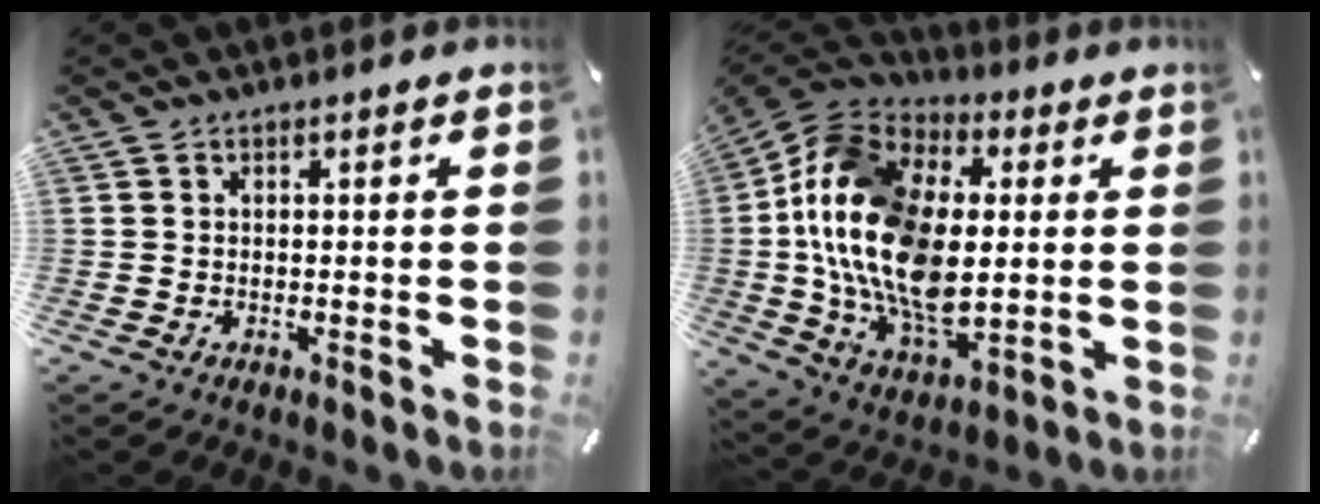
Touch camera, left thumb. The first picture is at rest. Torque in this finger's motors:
{"motor_torque": [2.32, 2.69, 2.77, 0.00, 1.05]}